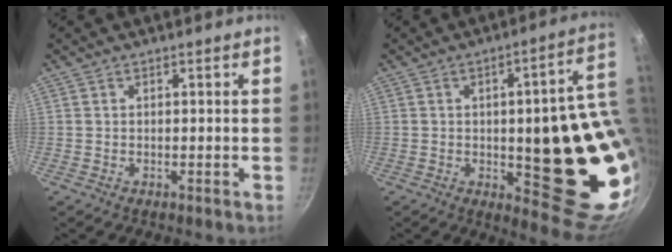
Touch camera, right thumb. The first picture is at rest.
{"total": 22.7, "force": [0.3, 7.3, 21.5], "torque": [-0.219, -0.016, 0.011]}